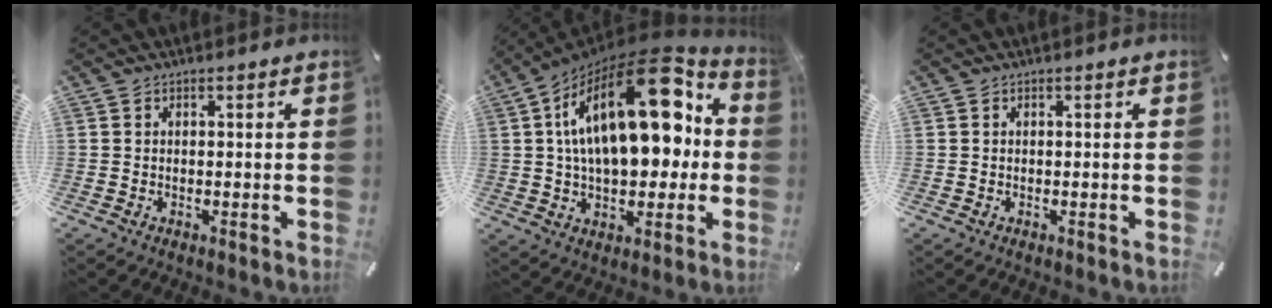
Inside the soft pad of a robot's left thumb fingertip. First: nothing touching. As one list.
[{"total": 25.3, "force": [7.5, 13.0, 20.3], "torque": [-0.335, -0.034, 0.119]}, {"total": 0.0}]